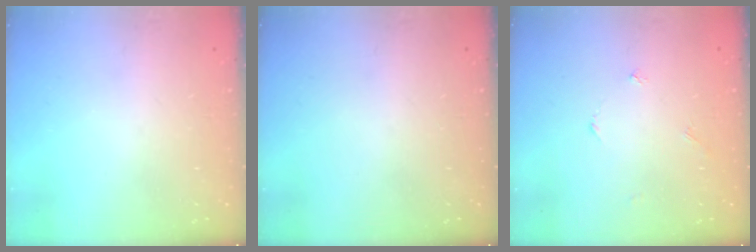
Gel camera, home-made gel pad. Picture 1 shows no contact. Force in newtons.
{"total": 0.0}
{"total": 1.8, "press": 1.8, "slide": 0.2}